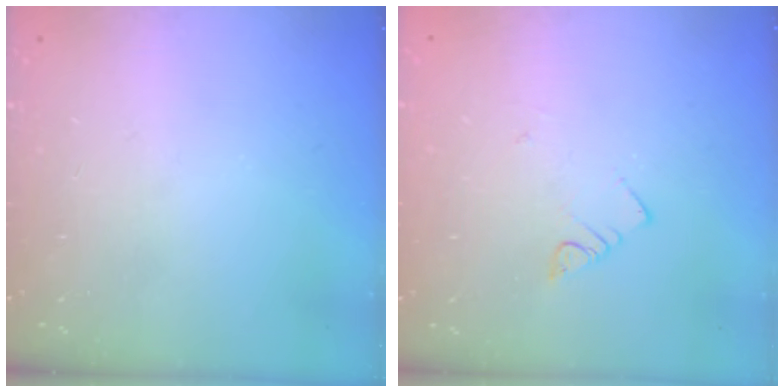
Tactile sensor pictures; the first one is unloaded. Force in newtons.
{"total": 2.9, "press": 2.9, "slide": 0.2}